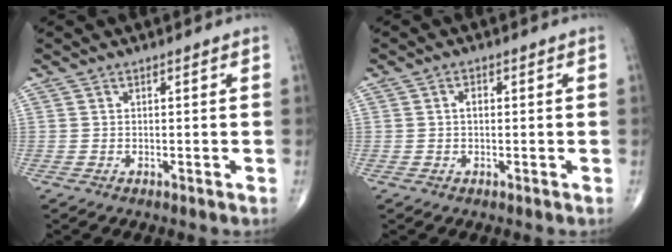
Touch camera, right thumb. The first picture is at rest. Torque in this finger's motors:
{"motor_torque": [0.02, 0.55, 0.05, -0.10, 0.03]}